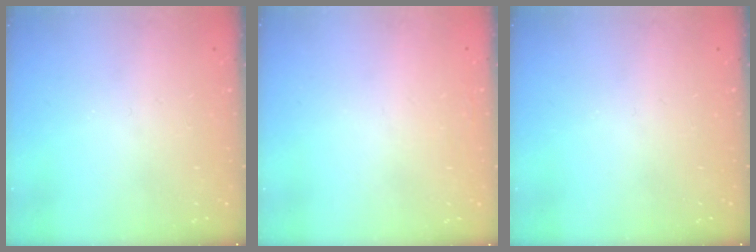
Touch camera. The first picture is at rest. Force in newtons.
{"total": 1.4, "press": 1.3, "slide": 0.2}
{"total": 0.0}